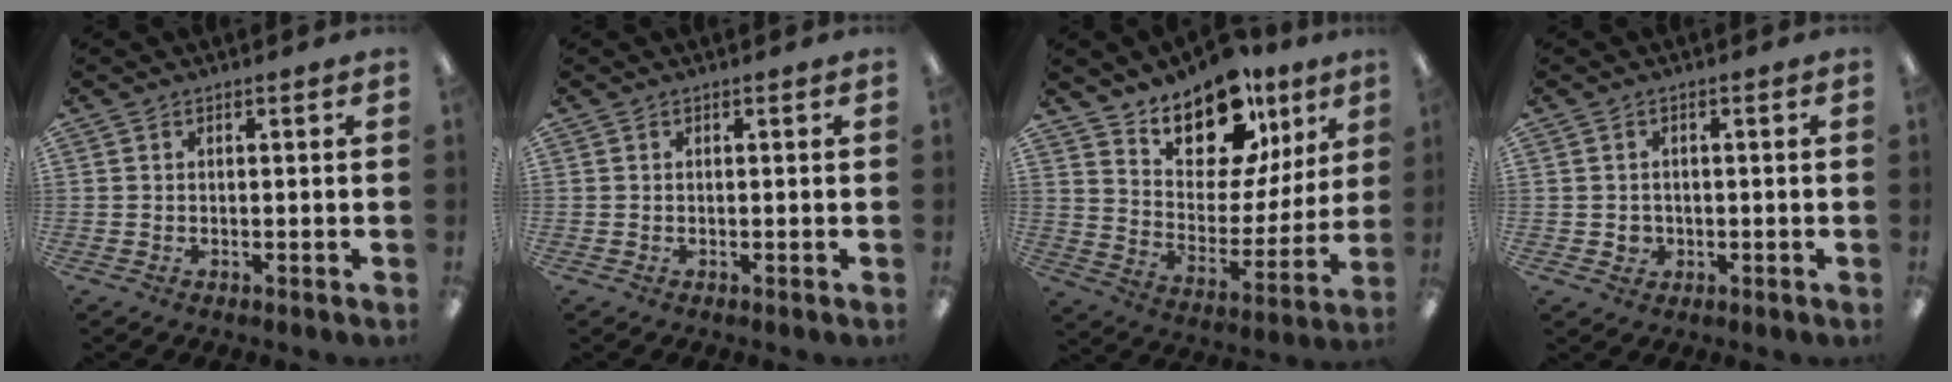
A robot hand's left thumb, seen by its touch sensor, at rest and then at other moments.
{"total": 0.0}
{"total": 17.3, "force": [13.5, 8.0, 7.4], "torque": [-0.127, -0.094, 0.240]}
{"total": 2.1, "force": [0.0, 2.0, 0.6], "torque": [-0.006, 0.000, -0.003]}